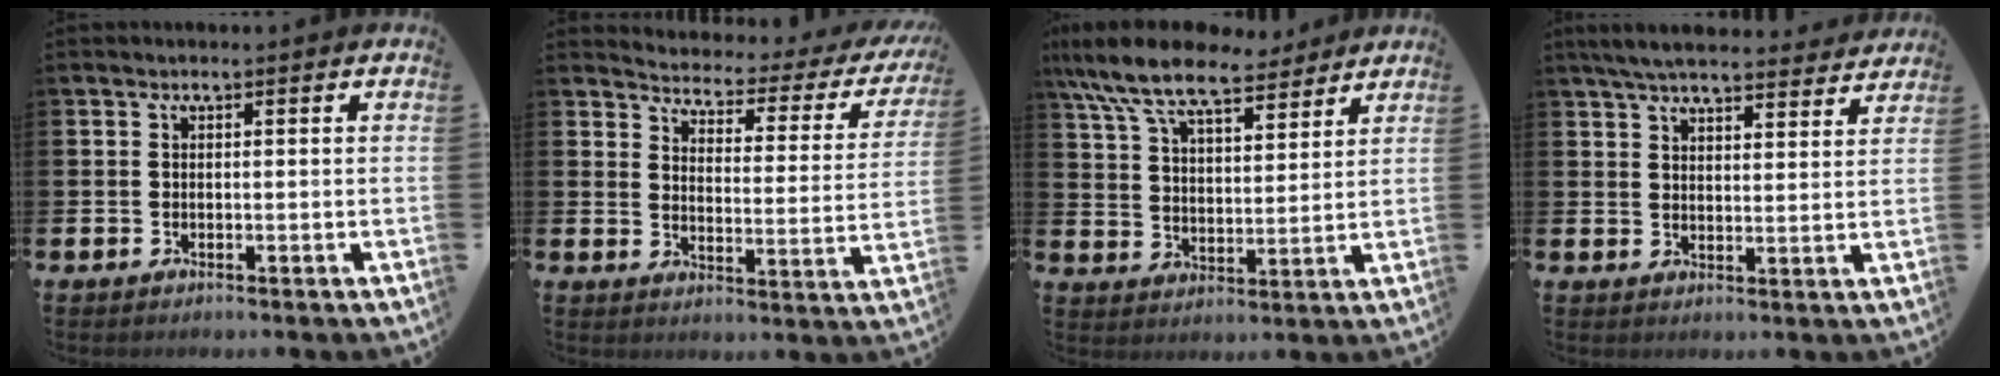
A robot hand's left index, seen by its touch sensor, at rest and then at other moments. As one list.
[{"total": 3.1, "force": [2.8, 1.1, 0.8], "torque": [-0.037, -0.029, 0.037]}, {"total": 10.0, "force": [8.7, 2.9, 4.0], "torque": [-0.120, -0.038, 0.157]}, {"total": 6.0, "force": [5.7, 1.0, 1.6], "torque": [-0.046, -0.027, 0.102]}]